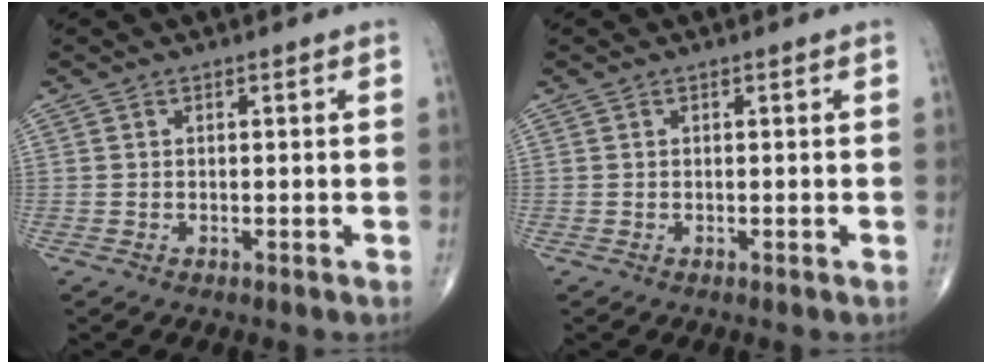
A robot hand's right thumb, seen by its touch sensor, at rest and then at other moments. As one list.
[{"total": 0.0}]